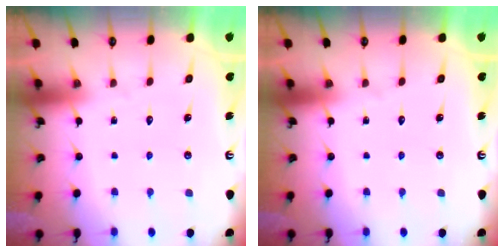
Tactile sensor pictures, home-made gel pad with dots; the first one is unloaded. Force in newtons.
{"total": 0.0}